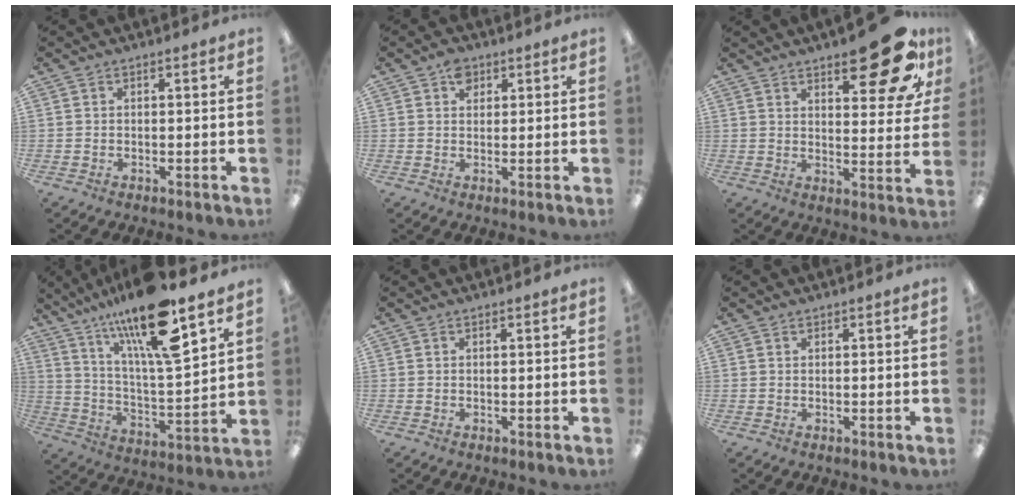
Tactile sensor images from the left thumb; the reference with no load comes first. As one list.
[{"total": 3.8, "force": [2.0, 2.7, 1.7], "torque": [-0.013, -0.006, 0.032]}, {"total": 17.1, "force": [11.3, 5.8, 11.4], "torque": [-0.130, -0.076, 0.177]}, {"total": 19.1, "force": [14.2, 3.5, 12.3], "torque": [-0.223, -0.083, 0.232]}, {"total": 0.0}, {"total": 0.0}]